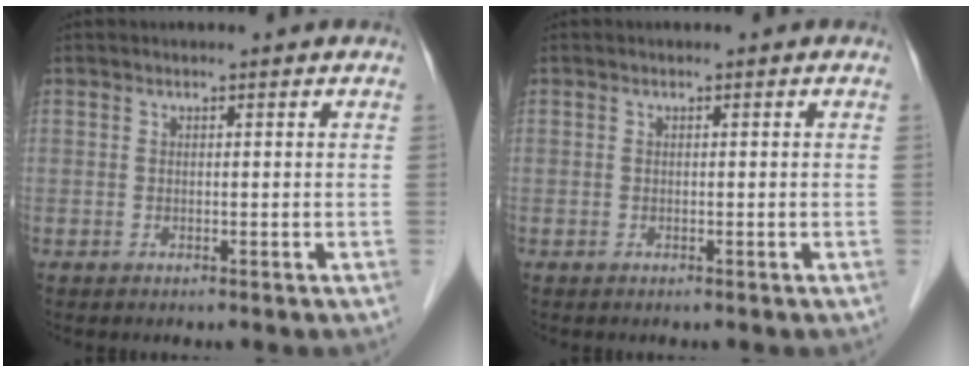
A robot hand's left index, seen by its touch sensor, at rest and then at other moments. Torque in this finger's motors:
{"motor_torque": [0.00, 0.00, -0.03, 0.00]}